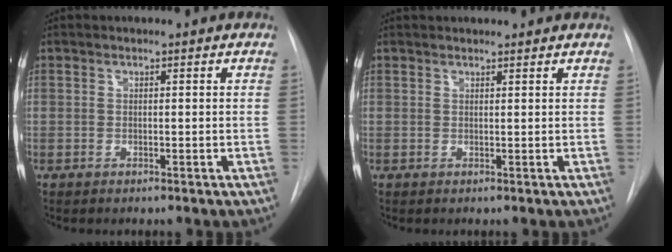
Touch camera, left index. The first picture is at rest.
{"total": 2.5, "force": [2.4, 0.4, 0.7], "torque": [-0.007, 0.030, 0.025]}